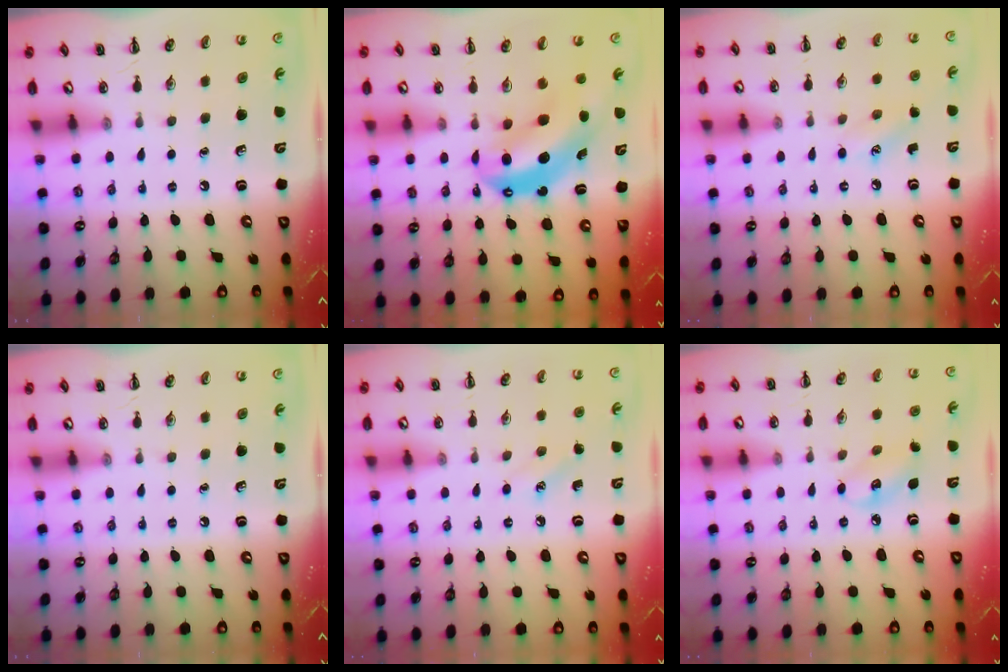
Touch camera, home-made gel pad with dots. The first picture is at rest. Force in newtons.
{"total": 8.4, "press": 8.0, "slide": 2.4}
{"total": 5.6, "press": 5.5, "slide": 1.4}
{"total": 0.0}
{"total": 6.6, "press": 6.4, "slide": 1.8}
{"total": 5.5, "press": 5.5, "slide": 0.9}